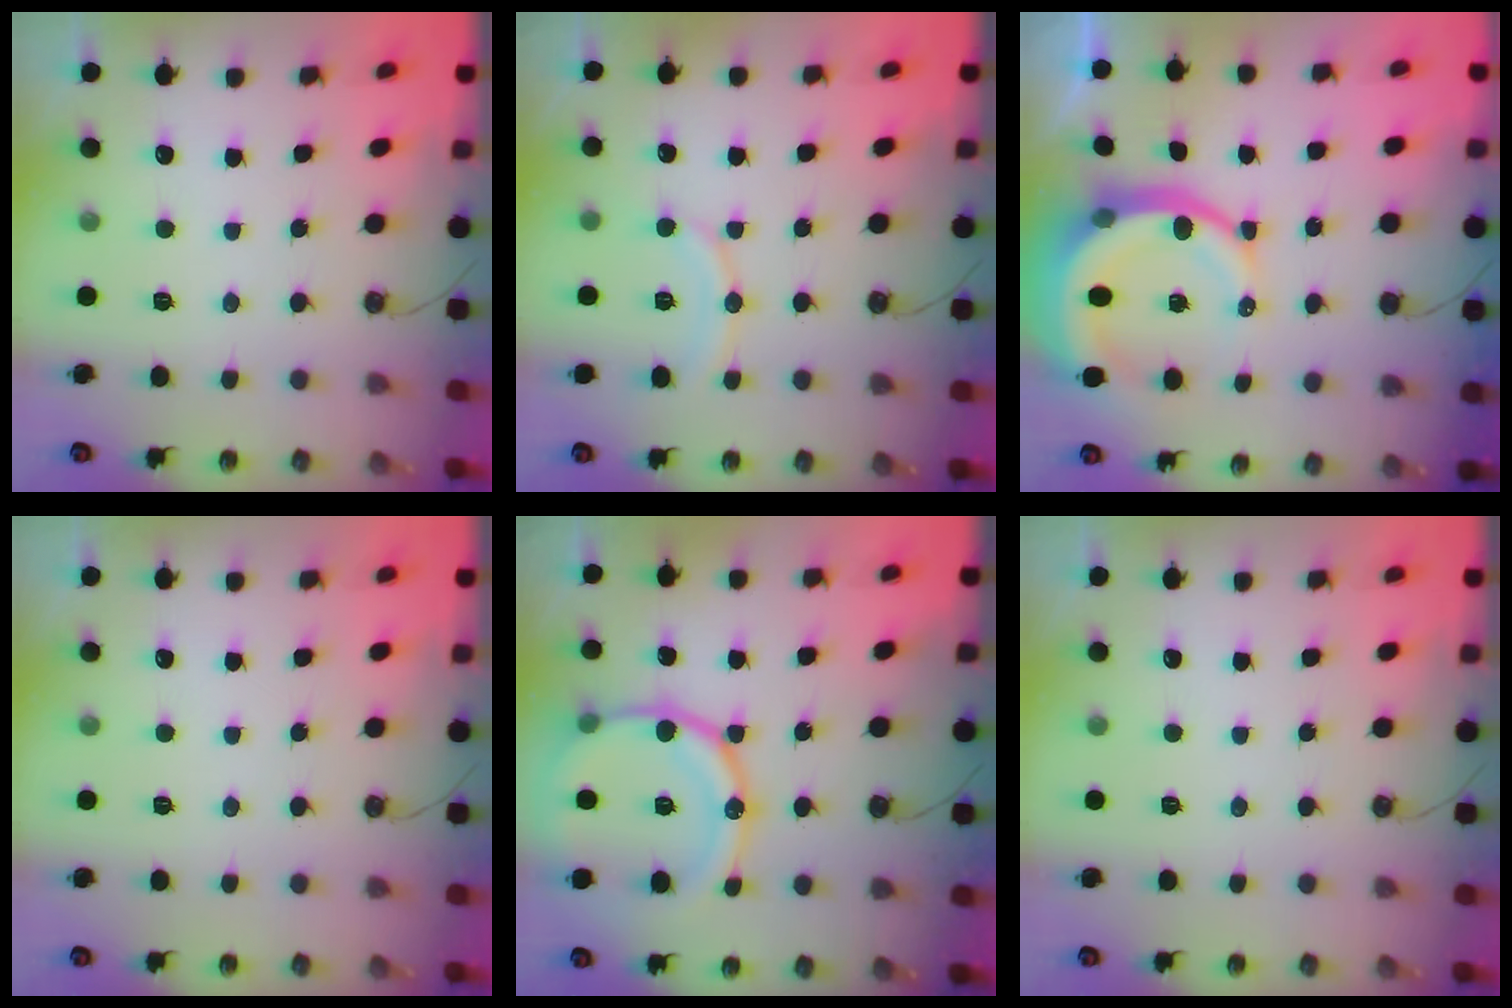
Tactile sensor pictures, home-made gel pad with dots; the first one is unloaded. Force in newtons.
{"total": 8.3, "press": 8.3, "slide": 0.9}
{"total": 13.9, "press": 13.8, "slide": 1.8}
{"total": 0.0}
{"total": 19.1, "press": 18.8, "slide": 3.4}
{"total": 0.0}